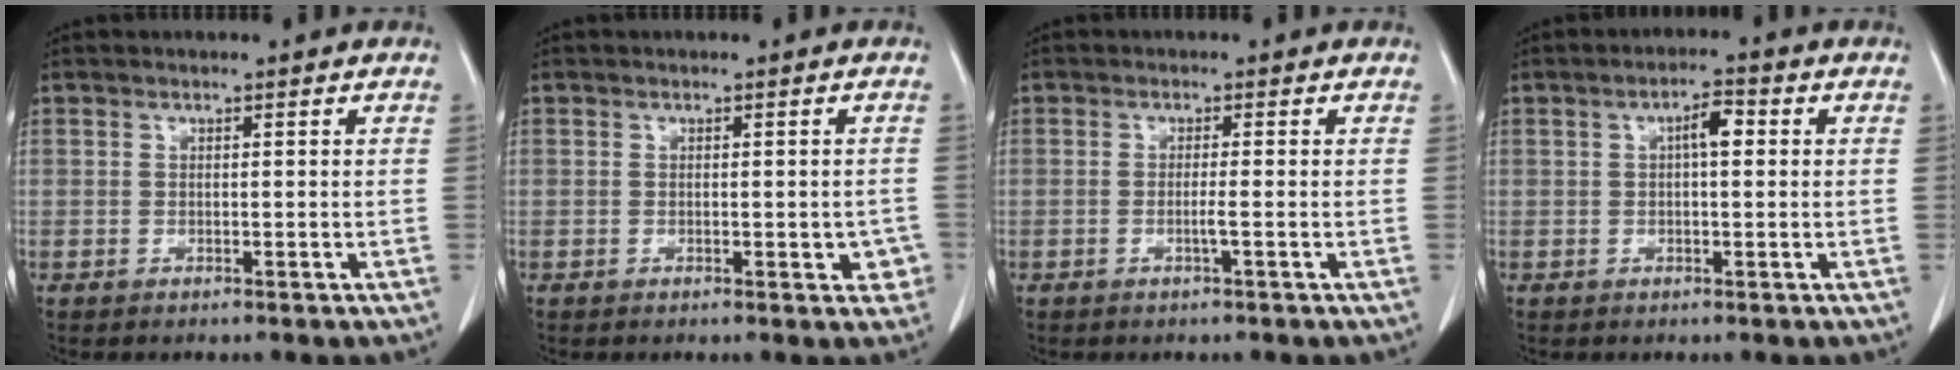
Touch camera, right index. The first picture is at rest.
{"total": 2.8, "force": [-0.7, 1.4, 2.3], "torque": [-0.013, 0.005, -0.004]}
{"total": 1.3, "force": [-0.5, -0.4, 1.2], "torque": [-0.021, -0.001, -0.011]}
{"total": 3.4, "force": [0.6, 1.0, 3.2], "torque": [-0.053, 0.011, 0.008]}